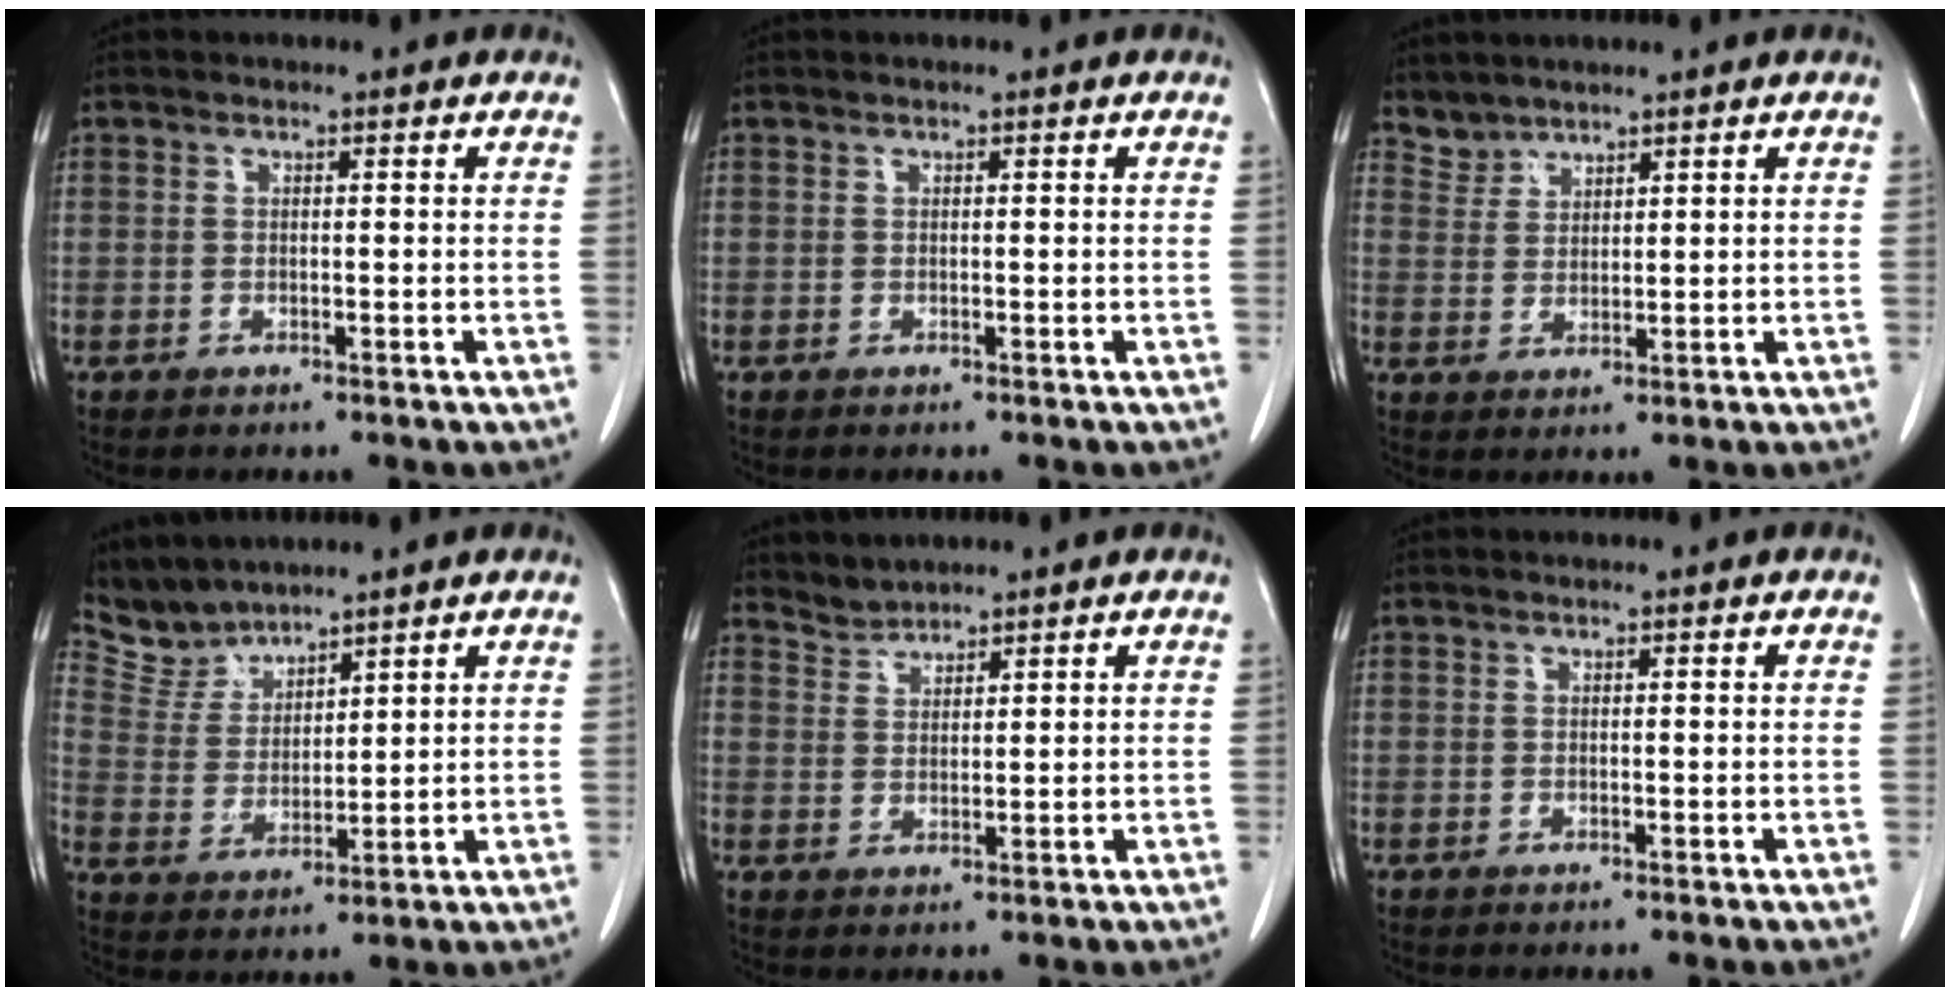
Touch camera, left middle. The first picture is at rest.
{"total": 0.0}
{"total": 2.8, "force": [2.6, 0.9, -0.5], "torque": [0.012, 0.008, 0.052]}
{"total": 5.9, "force": [5.8, 1.1, -0.3], "torque": [-0.006, 0.007, 0.133]}
{"total": 2.4, "force": [2.3, 0.3, -0.6], "torque": [0.009, 0.003, 0.049]}
{"total": 0.0}